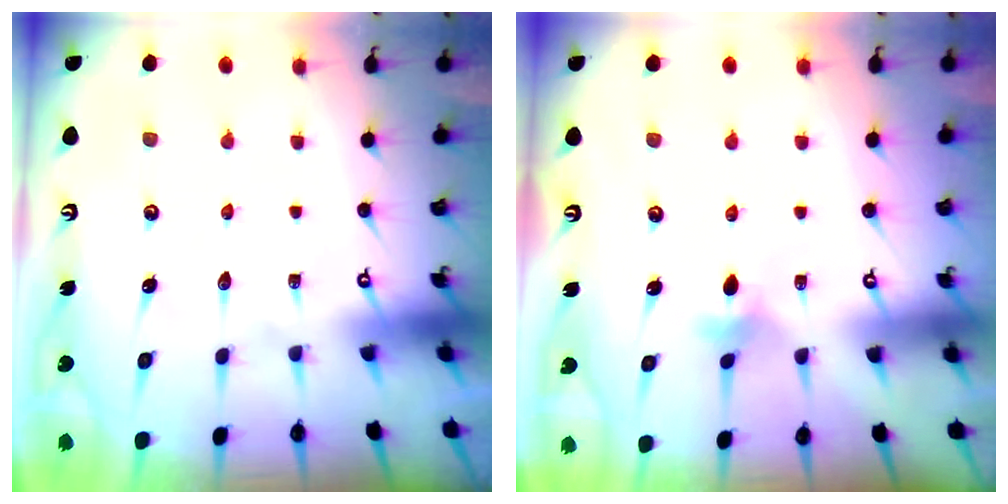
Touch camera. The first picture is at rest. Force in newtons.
{"total": 5.0, "press": 5.0, "slide": 0.7}